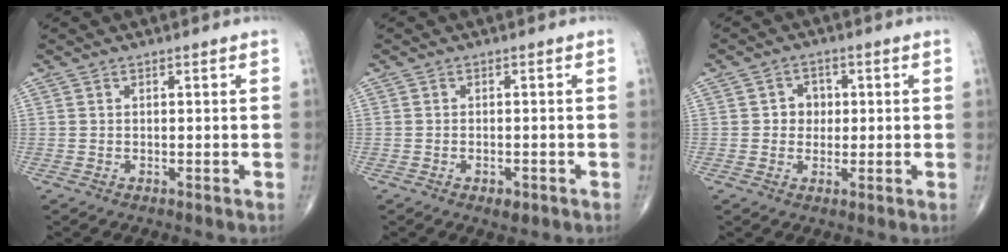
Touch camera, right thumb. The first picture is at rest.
{"total": 2.1, "force": [-1.2, 1.0, 1.4], "torque": [-0.019, 0.003, -0.014]}
{"total": 3.7, "force": [0.3, 3.3, 1.6], "torque": [0.007, 0.007, -0.002]}